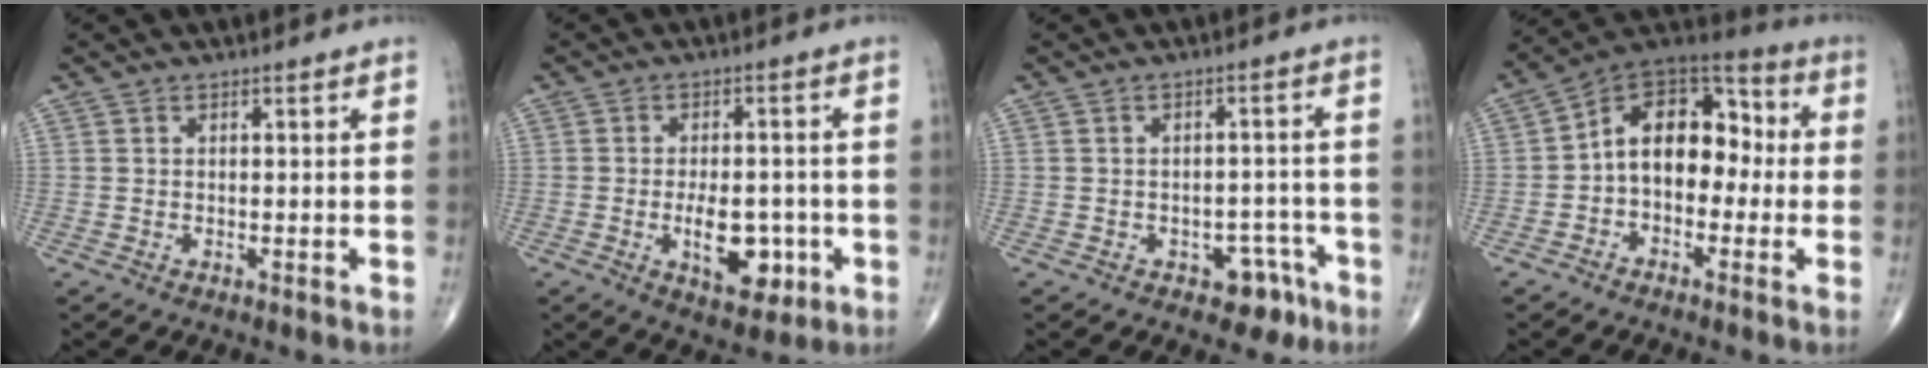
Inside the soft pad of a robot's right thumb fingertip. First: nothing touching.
{"total": 9.1, "force": [-2.5, 4.8, 7.4], "torque": [-0.092, 0.003, -0.027]}
{"total": 5.5, "force": [-3.2, 3.6, 2.7], "torque": [-0.008, 0.031, -0.037]}
{"total": 14.2, "force": [-0.8, 9.6, 10.4], "torque": [-0.123, 0.052, -0.031]}